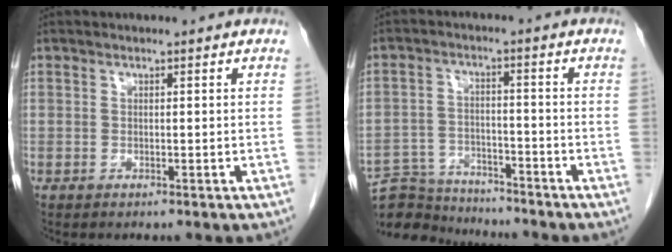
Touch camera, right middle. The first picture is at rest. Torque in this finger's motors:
{"motor_torque": [0.28, -0.19, 0.02, -0.03]}